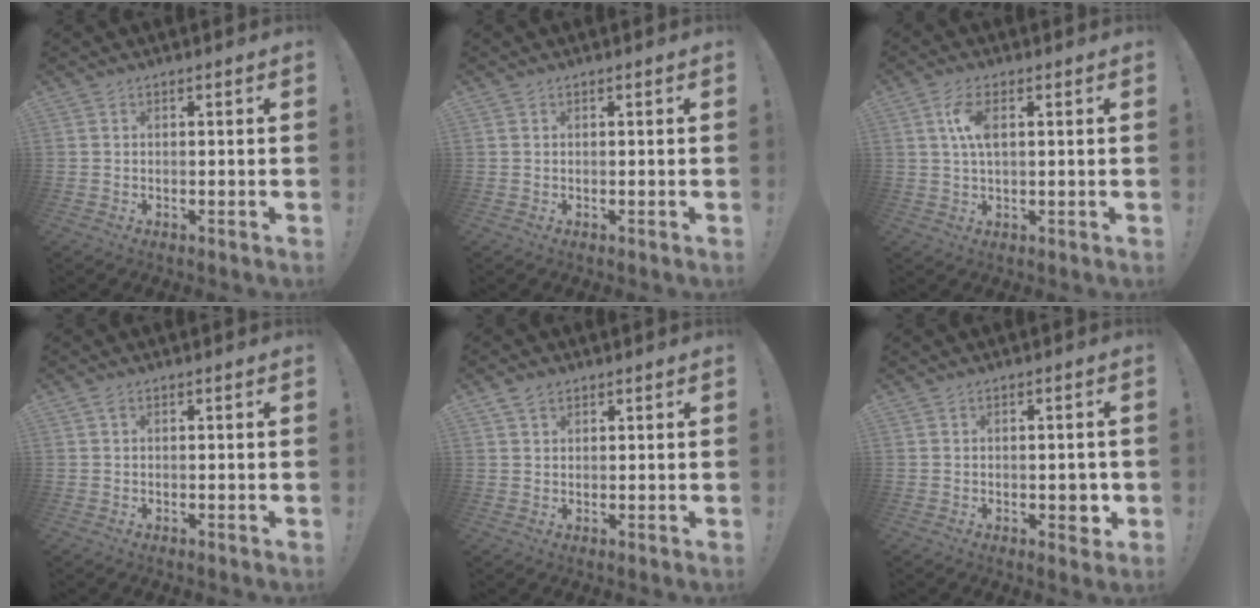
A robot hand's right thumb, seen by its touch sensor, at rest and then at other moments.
{"total": 0.0}
{"total": 6.6, "force": [1.5, 2.9, 5.7], "torque": [-0.104, 0.000, 0.022]}
{"total": 0.7, "force": [0.2, 0.2, 0.6], "torque": [-0.017, 0.002, 0.004]}
{"total": 3.0, "force": [2.1, 1.8, 1.1], "torque": [-0.018, -0.005, 0.040]}
{"total": 3.7, "force": [-0.7, 2.2, 2.9], "torque": [-0.026, 0.003, -0.011]}